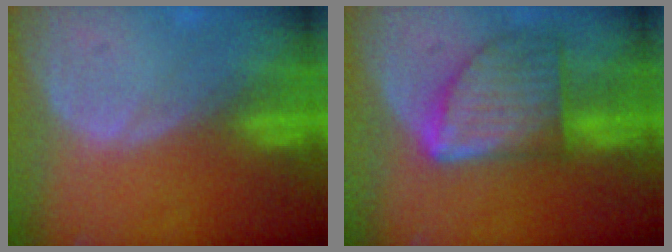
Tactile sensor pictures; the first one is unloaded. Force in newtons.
{"total": 9.1, "press": 9.1, "slide": 0.4}